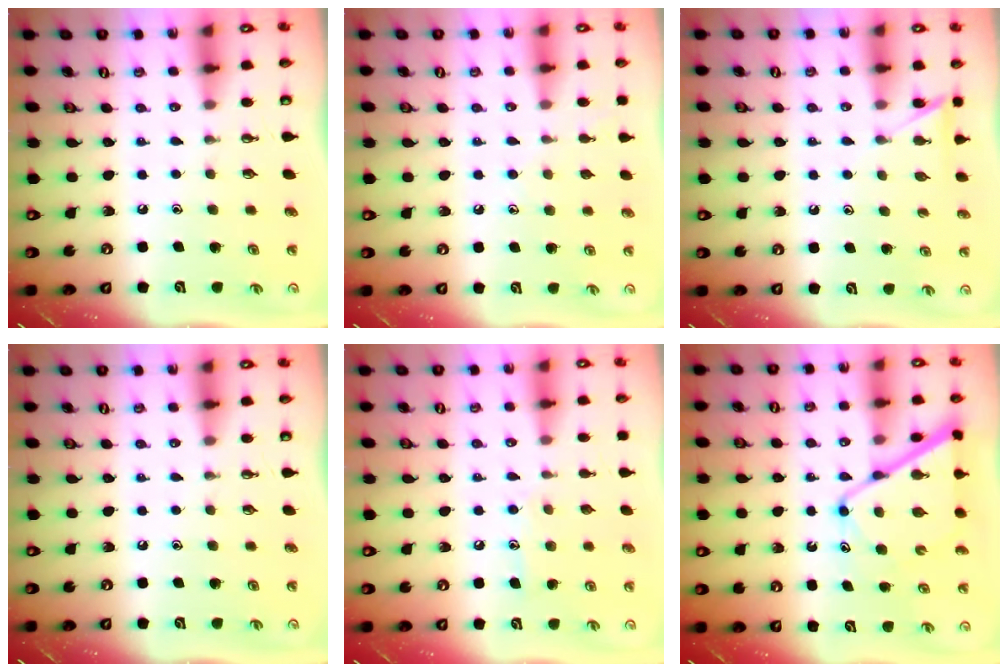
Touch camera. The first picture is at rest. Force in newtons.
{"total": 7.2, "press": 7.2, "slide": 0.6}
{"total": 5.4, "press": 5.3, "slide": 0.6}
{"total": 0.0}
{"total": 7.9, "press": 7.9, "slide": 0.4}
{"total": 12.8, "press": 12.8, "slide": 1.0}